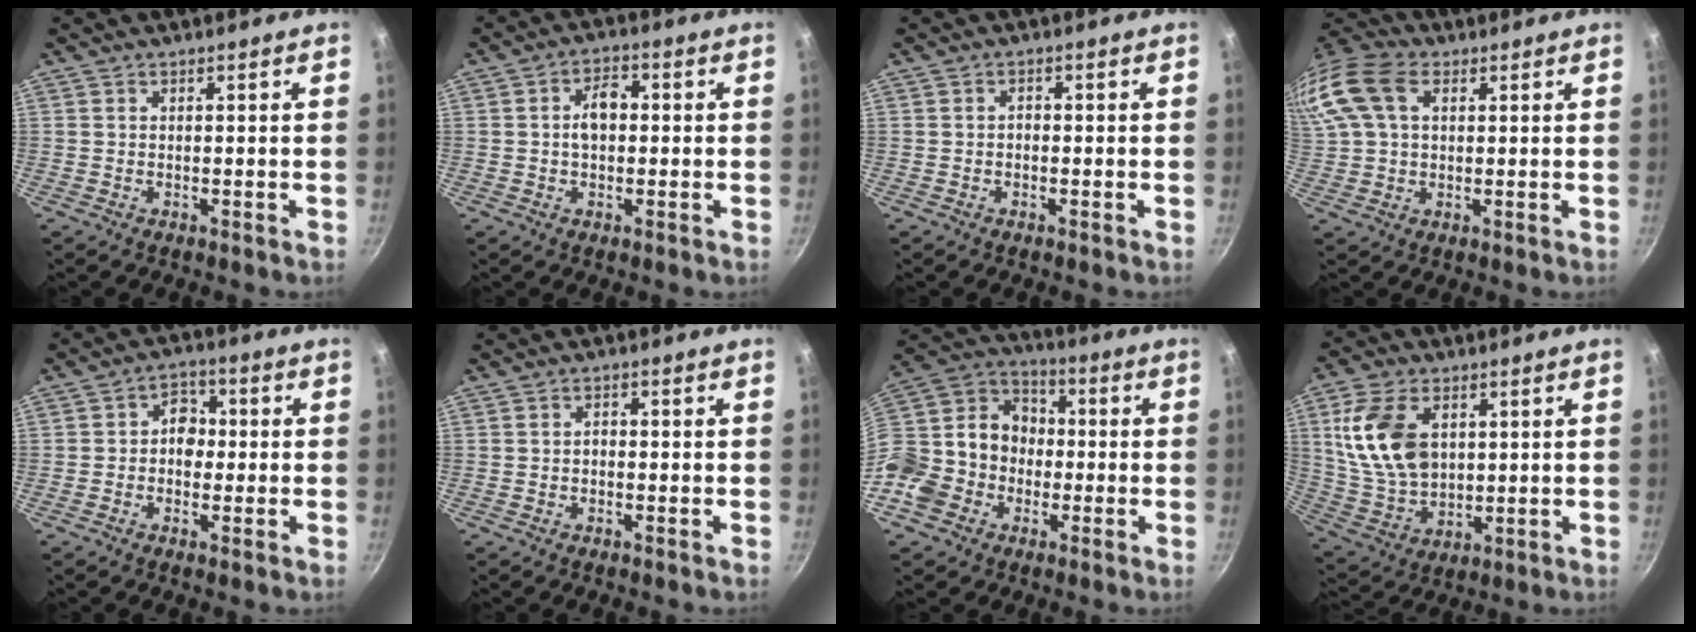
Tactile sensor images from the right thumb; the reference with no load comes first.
{"total": 5.2, "force": [0.2, 3.4, 4.0], "torque": [-0.044, 0.016, -0.003]}
{"total": 1.0, "force": [-0.3, 0.6, 0.7], "torque": [-0.012, 0.006, -0.006]}
{"total": 17.7, "force": [5.7, 11.9, 11.8], "torque": [-0.279, 0.041, 0.100]}
{"total": 5.6, "force": [-0.2, 4.5, 3.3], "torque": [-0.016, 0.011, -0.014]}
{"total": 1.3, "force": [-0.3, 0.8, 0.9], "torque": [-0.015, 0.007, -0.007]}
{"total": 19.4, "force": [-5.0, 16.5, 8.9], "torque": [-0.161, 0.069, -0.094]}
{"total": 15.2, "force": [3.6, 9.9, 11.0], "torque": [-0.194, -0.014, 0.083]}